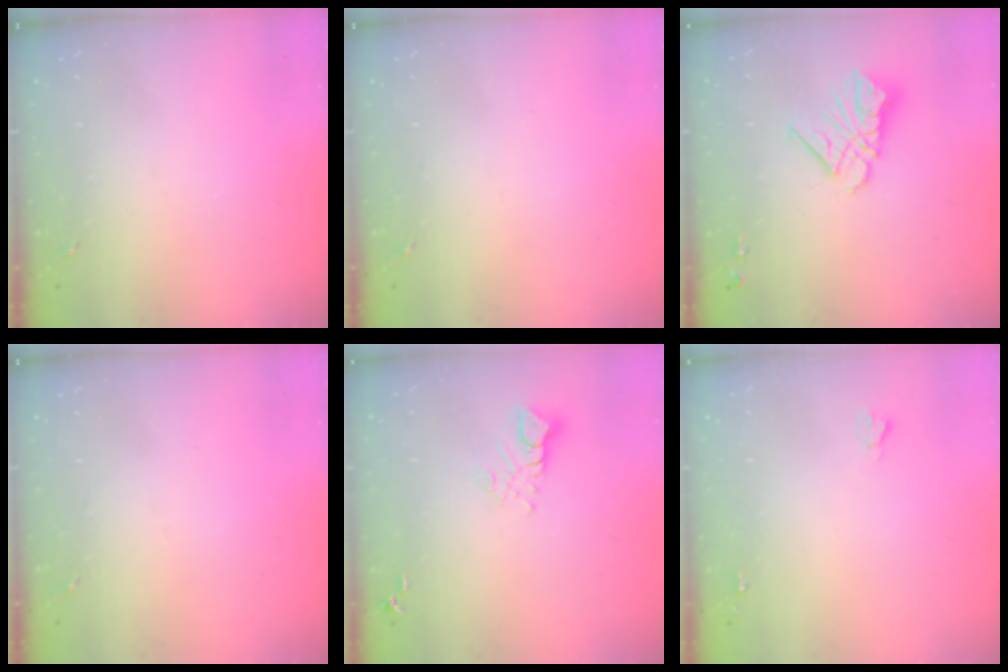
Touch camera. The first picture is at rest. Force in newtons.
{"total": 0.0}
{"total": 12.7, "press": 12.6, "slide": 1.1}
{"total": 0.0}
{"total": 7.2, "press": 7.1, "slide": 0.7}
{"total": 1.9, "press": 1.9, "slide": 0.2}